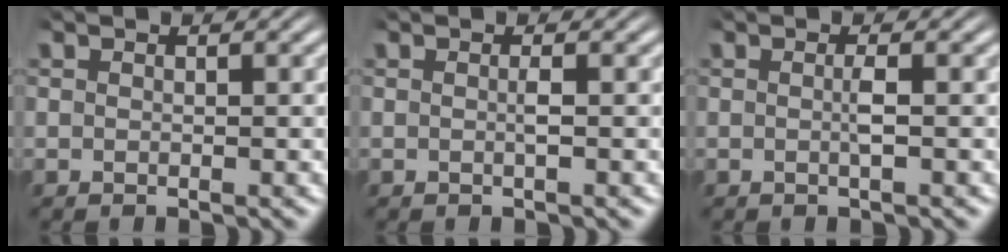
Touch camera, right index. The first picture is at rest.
{"total": 0.7, "force": [-0.2, -0.2, 0.6], "torque": [-0.011, 0.000, -0.006]}
{"total": 1.1, "force": [-0.3, -0.2, 1.0], "torque": [-0.017, 0.000, -0.009]}